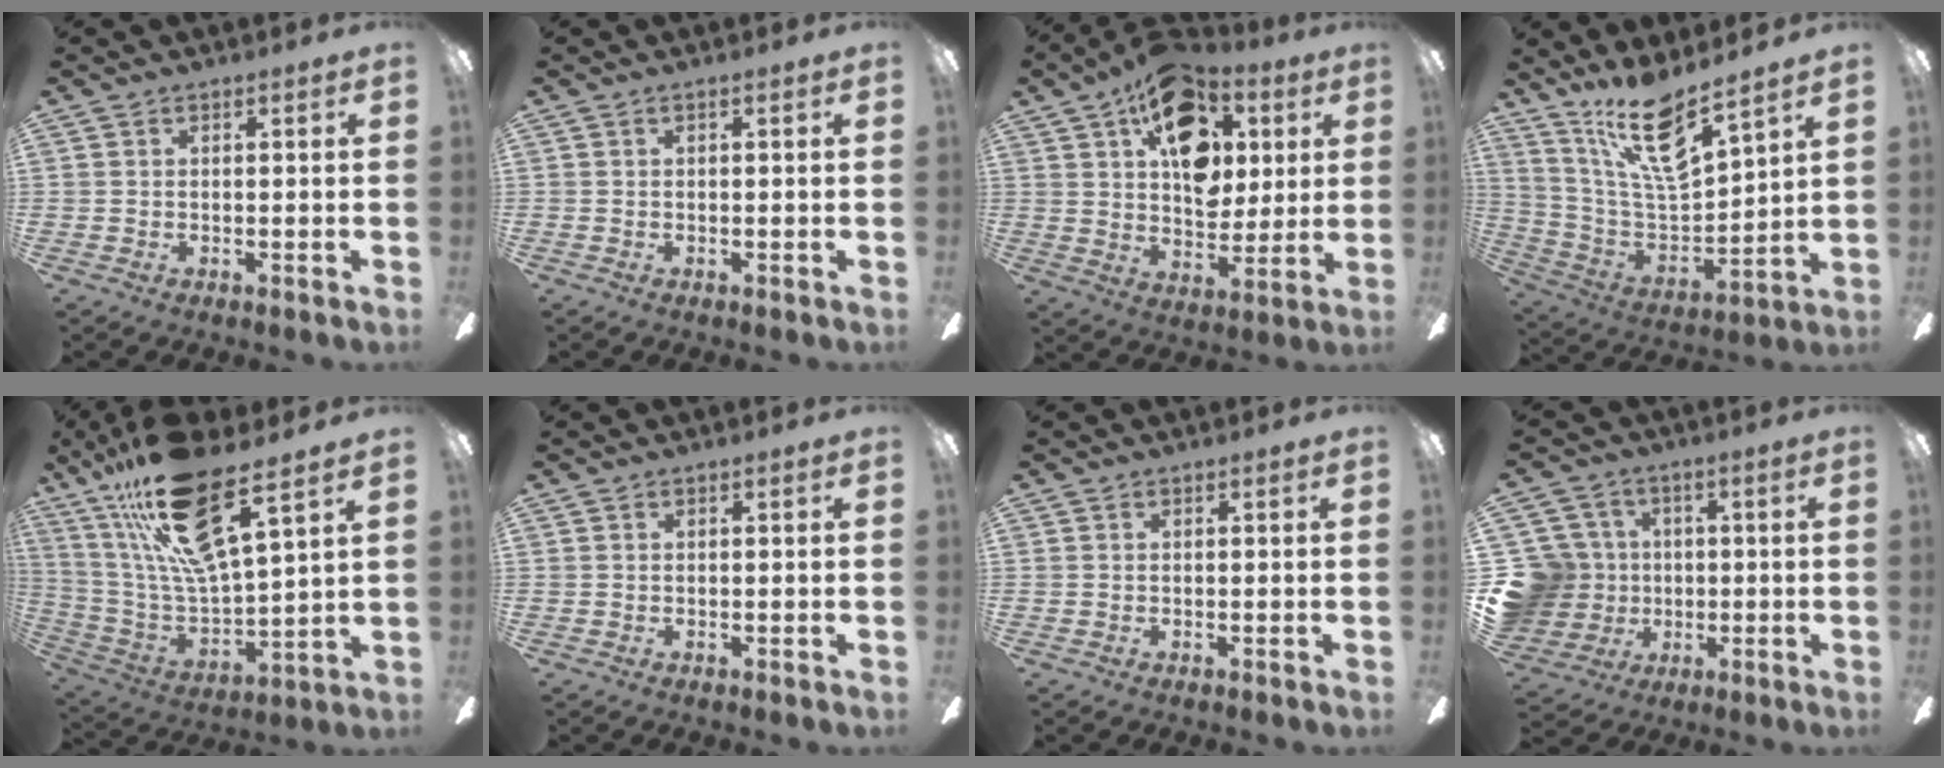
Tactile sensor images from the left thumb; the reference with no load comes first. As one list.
[{"total": 0.0}, {"total": 18.9, "force": [8.7, 12.5, 11.2], "torque": [-0.160, -0.032, 0.156]}, {"total": 16.2, "force": [11.9, 4.5, 10.1], "torque": [-0.202, -0.083, 0.207]}, {"total": 23.0, "force": [15.3, 6.1, 16.1], "torque": [-0.329, -0.076, 0.256]}, {"total": 0.0}, {"total": 0.0}, {"total": 15.0, "force": [-0.4, 14.1, 5.0], "torque": [-0.151, 0.008, 0.013]}]